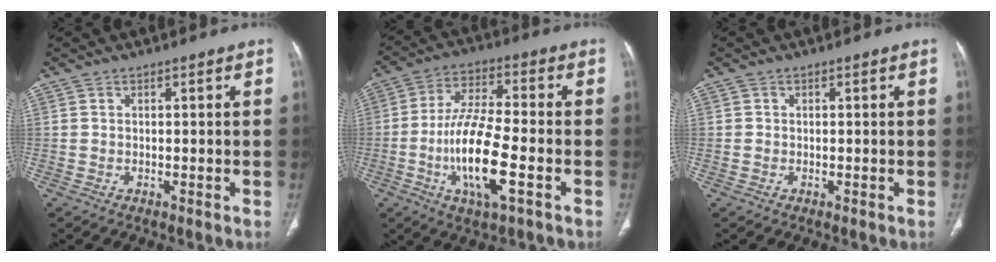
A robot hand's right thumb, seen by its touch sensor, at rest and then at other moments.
{"total": 14.5, "force": [-4.1, 4.0, 13.3], "torque": [-0.263, 0.011, -0.076]}
{"total": 0.5, "force": [0.0, 0.5, 0.1], "torque": [0.002, 0.003, 0.000]}